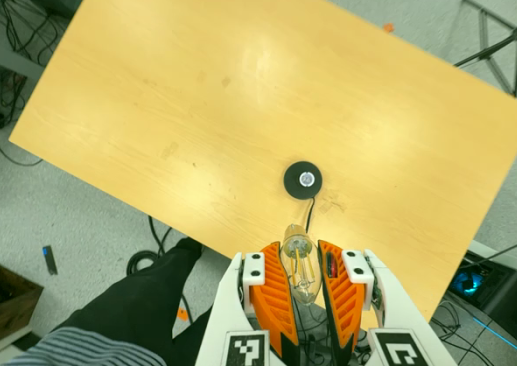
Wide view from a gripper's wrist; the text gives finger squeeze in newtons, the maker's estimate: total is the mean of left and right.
{"total": 21.3, "left": 25.8, "right": 16.7}